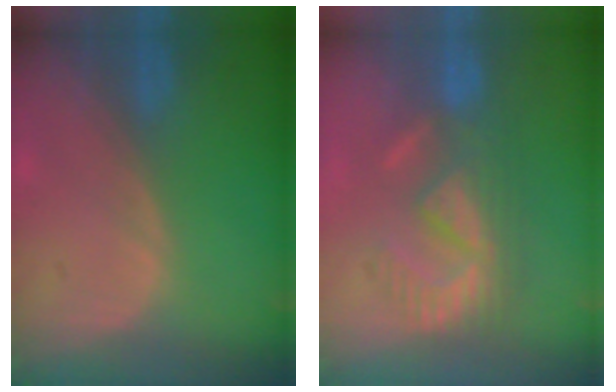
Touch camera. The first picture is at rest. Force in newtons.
{"total": 8.3, "press": 7.7, "slide": 3.1}